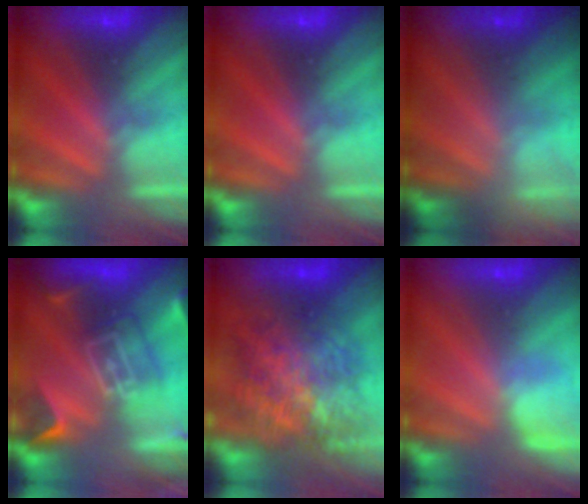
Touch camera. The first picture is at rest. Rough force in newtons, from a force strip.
{"total": 0.0}
{"total": 2.4}
{"total": 7.7}
{"total": 7.1}
{"total": 2.9}